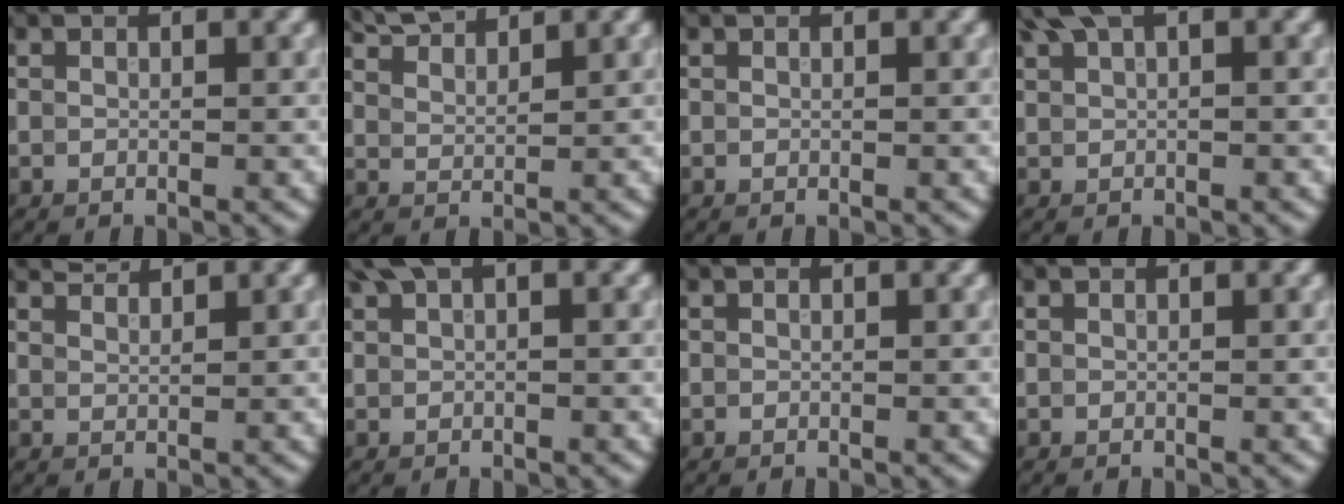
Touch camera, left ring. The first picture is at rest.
{"total": 3.4, "force": [3.2, 0.5, 0.9], "torque": [-0.017, 0.006, 0.058]}
{"total": 0.0}
{"total": 2.9, "force": [1.9, 0.8, 2.0], "torque": [-0.037, 0.012, 0.039]}
{"total": 1.7, "force": [1.7, 0.1, 0.3], "torque": [-0.007, 0.001, 0.028]}
{"total": 2.4, "force": [1.6, 0.7, 1.6], "torque": [-0.028, 0.009, 0.031]}
{"total": 0.0}
{"total": 0.0}